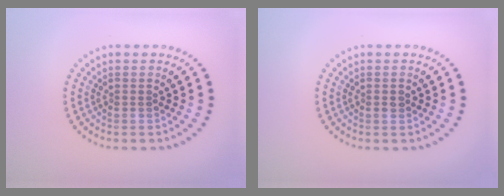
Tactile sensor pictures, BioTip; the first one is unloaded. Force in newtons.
{"total": 0.7, "press": 0.7, "slide": 0.1}